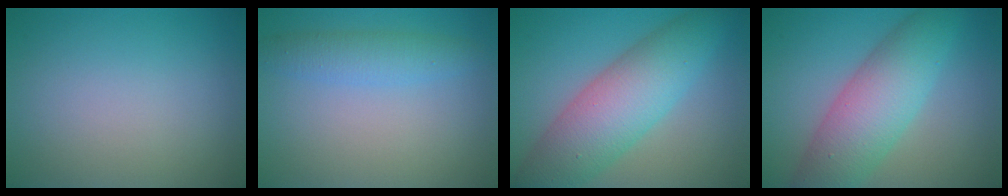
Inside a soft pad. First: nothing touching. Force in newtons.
{"total": 2.8, "press": 2.8, "slide": 0.0}
{"total": 8.1, "press": 8.1, "slide": 0.1}
{"total": 7.3, "press": 7.3, "slide": 0.1}